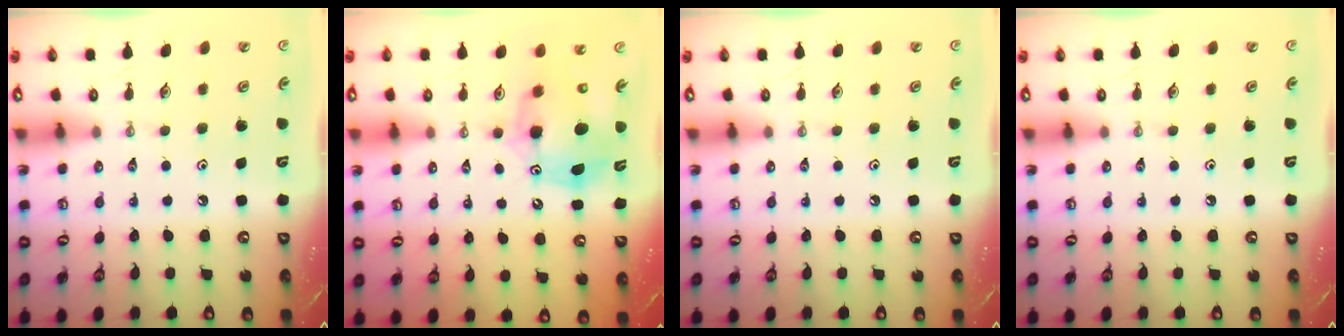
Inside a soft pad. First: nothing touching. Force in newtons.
{"total": 9.4, "press": 9.1, "slide": 2.4}
{"total": 0.0}
{"total": 0.0}